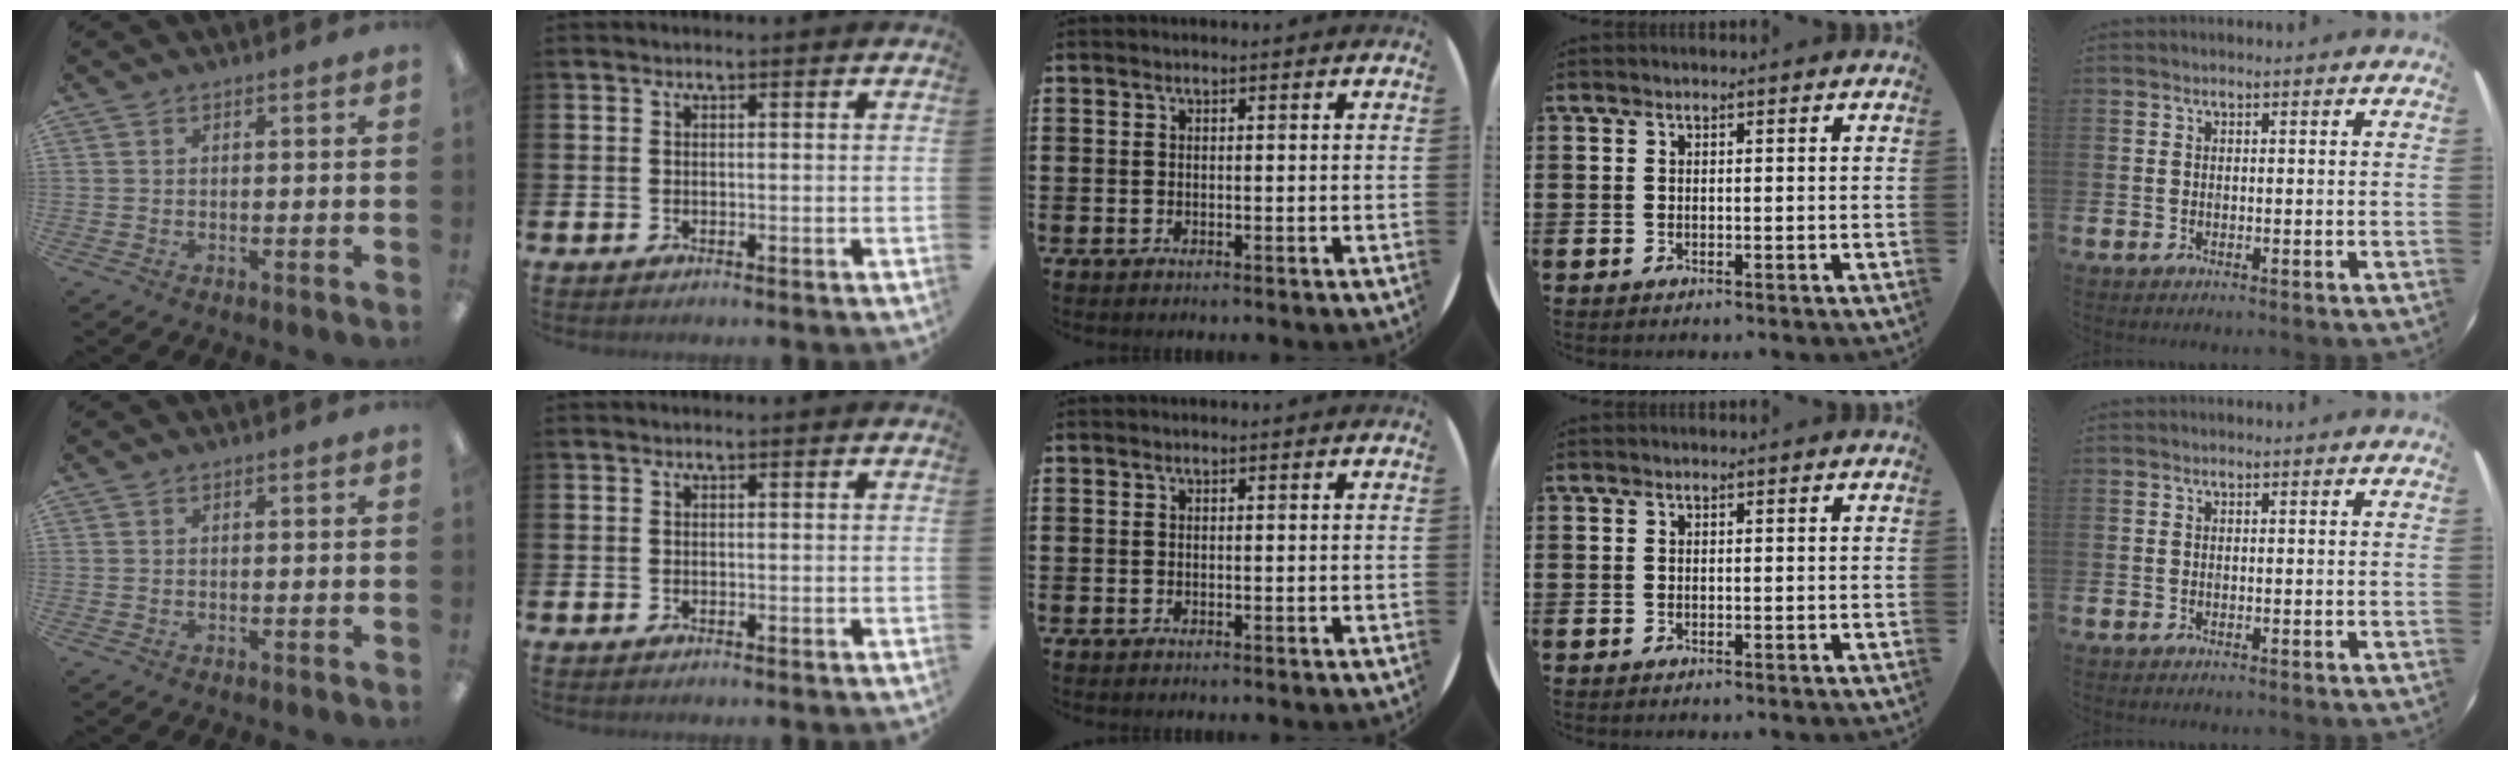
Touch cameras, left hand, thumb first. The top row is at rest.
{}